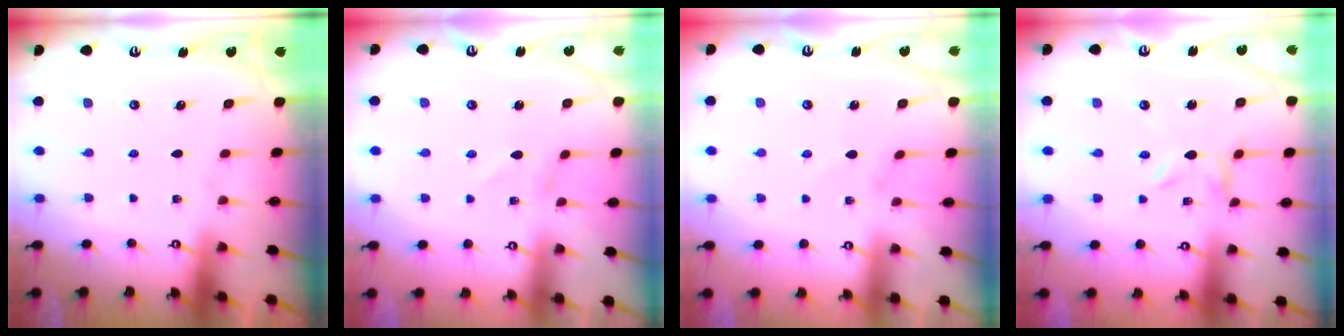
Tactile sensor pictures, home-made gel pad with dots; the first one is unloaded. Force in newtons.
{"total": 0.8, "press": 0.8, "slide": 0.1}
{"total": 1.1, "press": 1.1, "slide": 0.1}
{"total": 0.0}